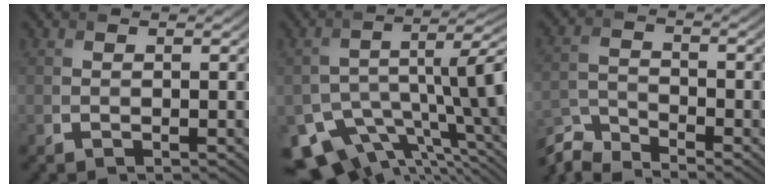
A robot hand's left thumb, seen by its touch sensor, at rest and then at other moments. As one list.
[{"total": 13.3, "force": [-6.8, 6.4, 9.5], "torque": [-0.165, -0.047, -0.088]}, {"total": 6.3, "force": [-5.8, 1.2, 2.1], "torque": [-0.055, -0.012, -0.126]}]